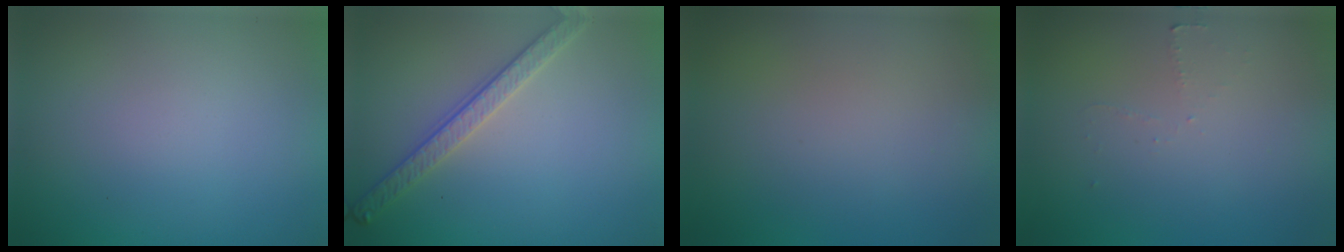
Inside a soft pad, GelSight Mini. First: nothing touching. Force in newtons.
{"total": 2.8, "press": 2.8, "slide": 0.7}
{"total": 0.0}
{"total": 0.9, "press": 0.8, "slide": 0.3}